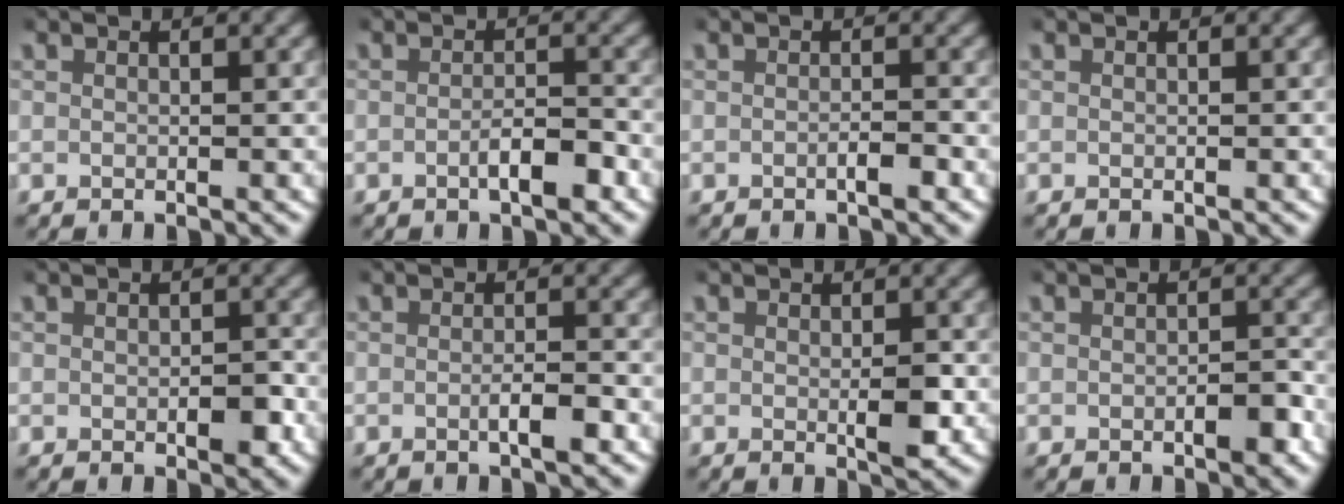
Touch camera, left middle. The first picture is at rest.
{"total": 2.3, "force": [-1.4, 0.6, 1.7], "torque": [-0.022, 0.002, -0.028]}
{"total": 1.0, "force": [-0.7, 0.1, 0.8], "torque": [-0.011, 0.001, -0.013]}
{"total": 0.0}
{"total": 1.8, "force": [-0.5, 1.1, 1.4], "torque": [-0.019, -0.004, -0.009]}
{"total": 1.7, "force": [-0.8, 0.2, 1.5], "torque": [-0.025, 0.000, -0.017]}
{"total": 2.1, "force": [-0.2, 0.8, 1.9], "torque": [-0.026, -0.009, -0.002]}
{"total": 1.8, "force": [-0.7, 0.9, 1.3], "torque": [-0.021, 0.001, -0.013]}